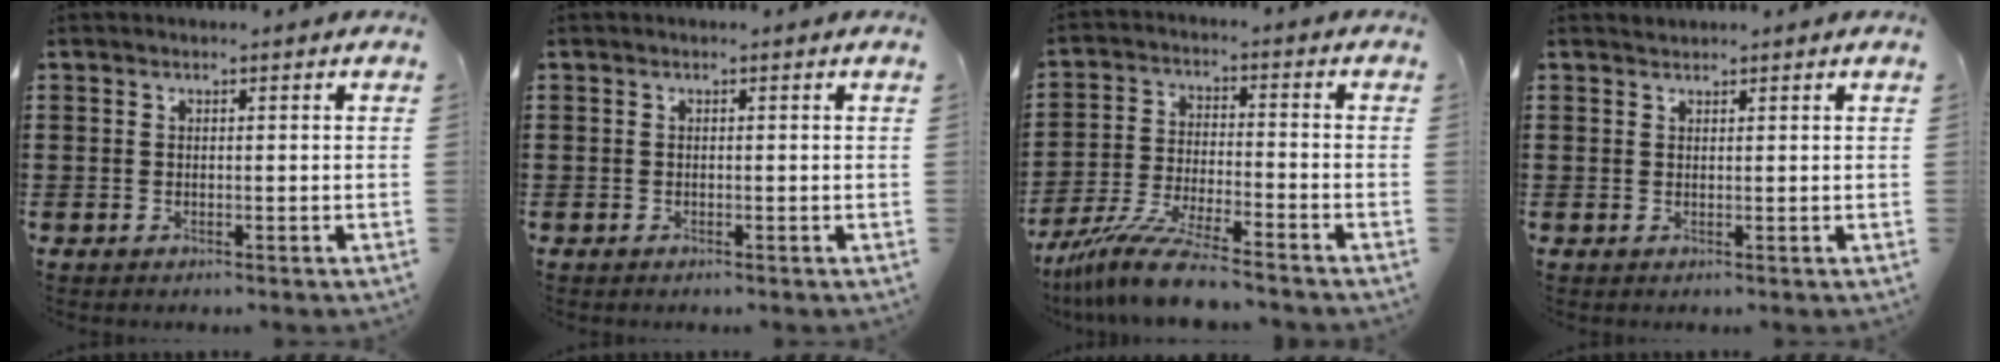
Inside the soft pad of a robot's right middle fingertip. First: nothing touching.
{"total": 0.0}
{"total": 9.5, "force": [-8.2, 0.1, 4.7], "torque": [-0.096, -0.002, -0.159]}
{"total": 0.7, "force": [0.7, 0.1, -0.2], "torque": [0.001, -0.001, 0.014]}